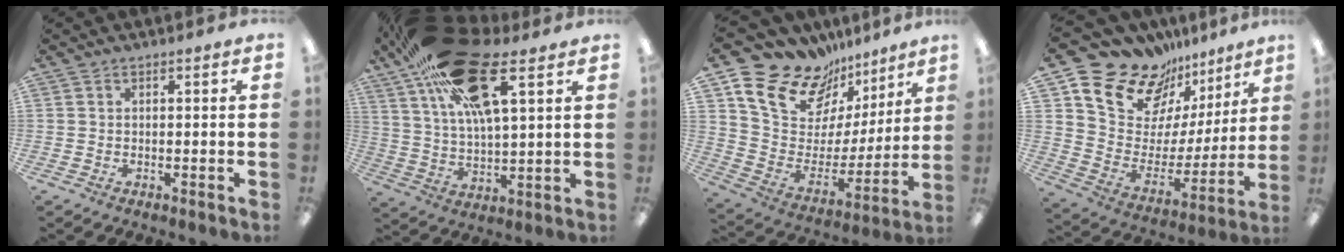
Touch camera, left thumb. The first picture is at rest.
{"total": 26.4, "force": [13.7, 10.8, 19.9], "torque": [-0.354, -0.037, 0.230]}
{"total": 17.3, "force": [12.8, 10.5, 5.2], "torque": [-0.111, -0.099, 0.237]}
{"total": 16.9, "force": [13.3, 9.7, 4.0], "torque": [-0.097, -0.110, 0.243]}